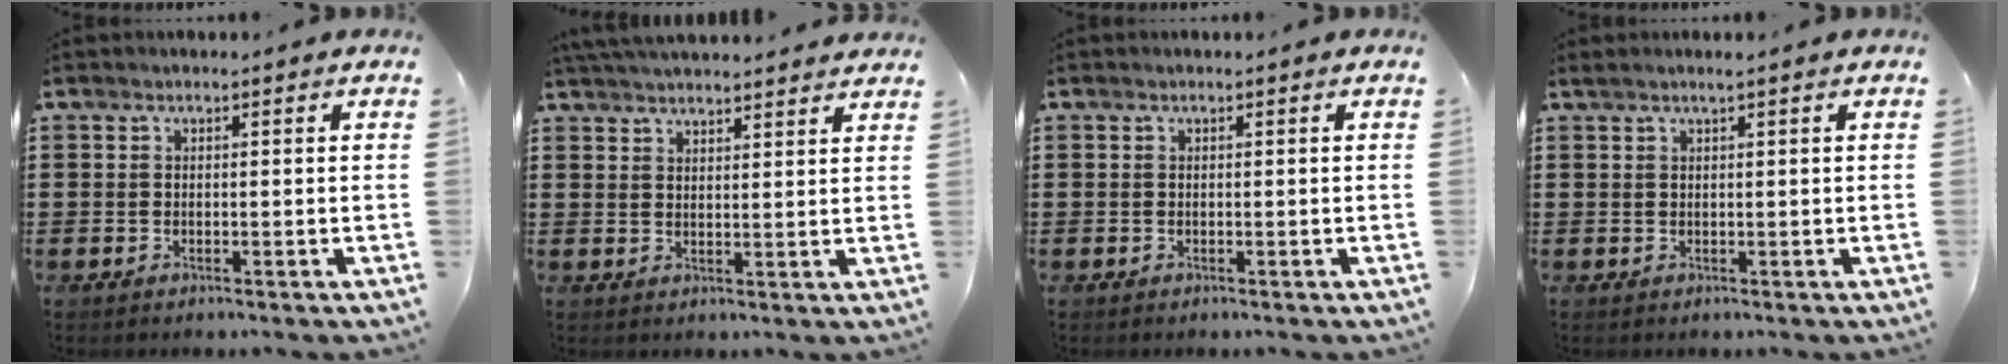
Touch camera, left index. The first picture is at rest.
{"total": 3.5, "force": [3.4, -0.2, 0.5], "torque": [-0.019, -0.011, 0.063]}
{"total": 0.0}
{"total": 1.0, "force": [0.3, -0.2, 0.9], "torque": [-0.015, -0.002, 0.006]}